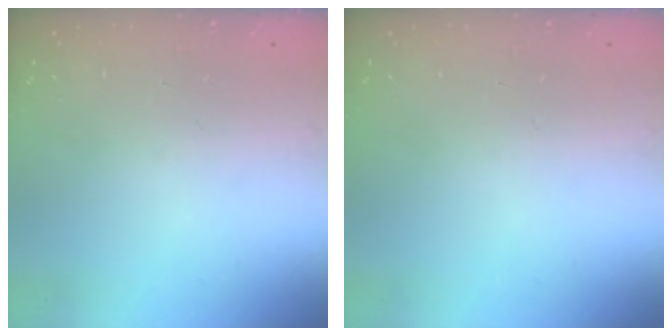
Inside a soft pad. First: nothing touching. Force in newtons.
{"total": 0.0}